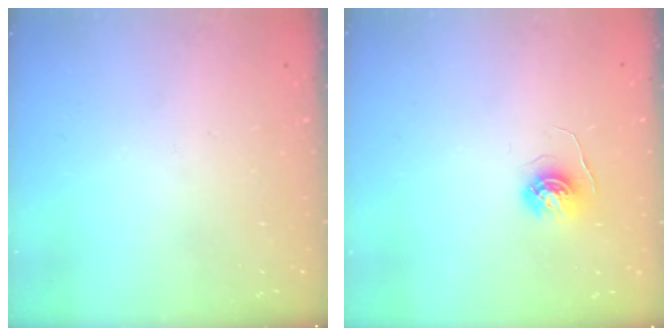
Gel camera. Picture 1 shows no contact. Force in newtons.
{"total": 4.6, "press": 4.6, "slide": 0.4}